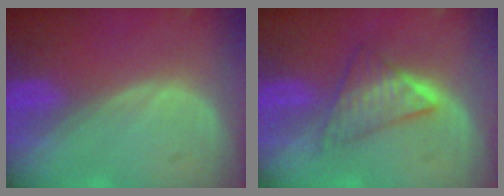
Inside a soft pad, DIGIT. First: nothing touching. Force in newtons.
{"total": 5.8, "press": 5.8, "slide": 0.7}